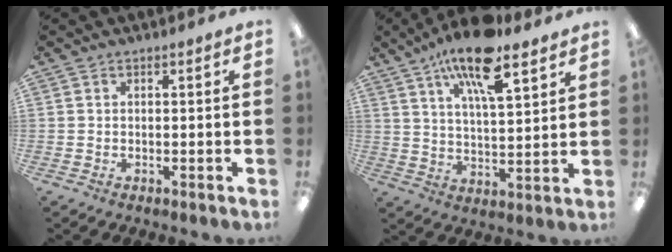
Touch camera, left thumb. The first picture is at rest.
{"total": 15.6, "force": [10.5, 4.8, 10.5], "torque": [-0.184, -0.044, 0.176]}